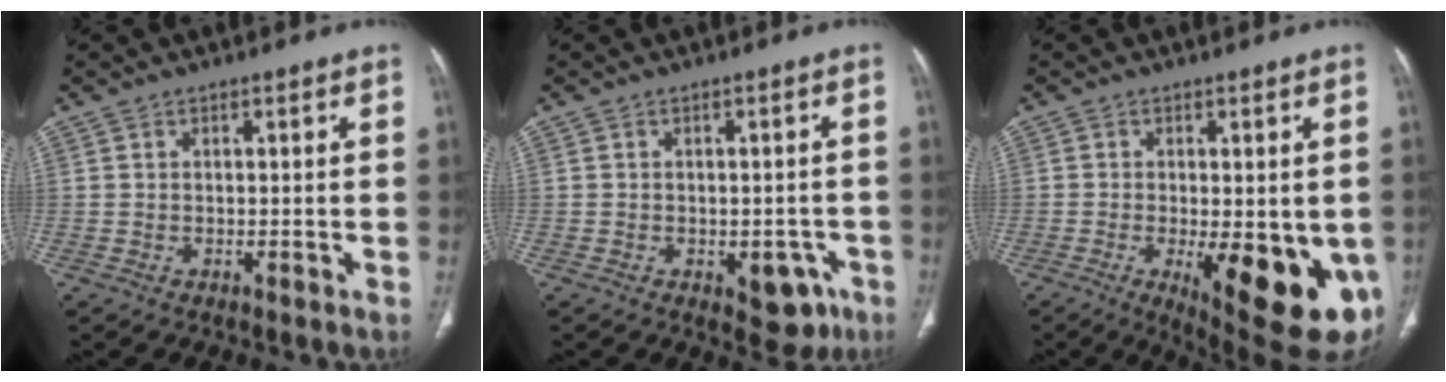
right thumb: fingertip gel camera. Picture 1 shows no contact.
{"total": 5.9, "force": [-2.6, 3.5, 4.0], "torque": [-0.020, 0.013, -0.025]}
{"total": 17.6, "force": [-5.3, 6.4, 15.5], "torque": [-0.153, -0.019, -0.053]}